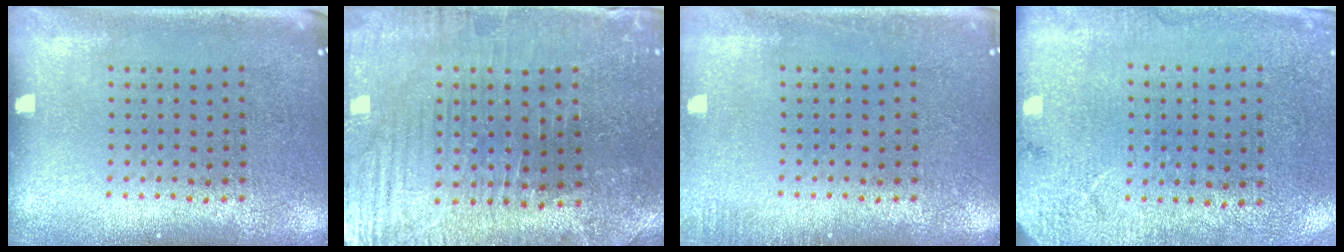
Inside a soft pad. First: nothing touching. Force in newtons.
{"total": 1.8, "press": 1.8, "slide": 0.3}
{"total": 1.1, "press": 1.1, "slide": 0.2}
{"total": 2.7, "press": 2.2, "slide": 1.6}